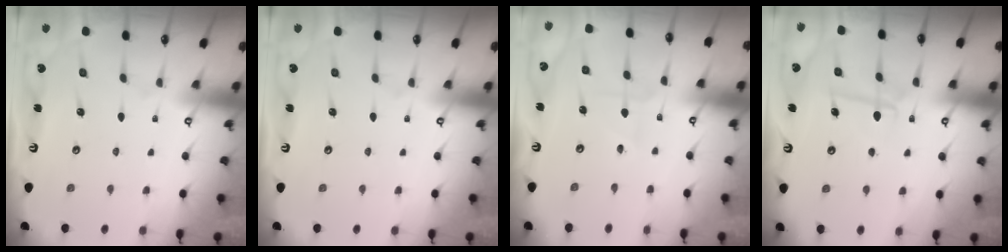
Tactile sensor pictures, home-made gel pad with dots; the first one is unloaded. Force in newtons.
{"total": 0.0}
{"total": 2.9, "press": 2.8, "slide": 0.4}
{"total": 6.2, "press": 6.1, "slide": 1.2}